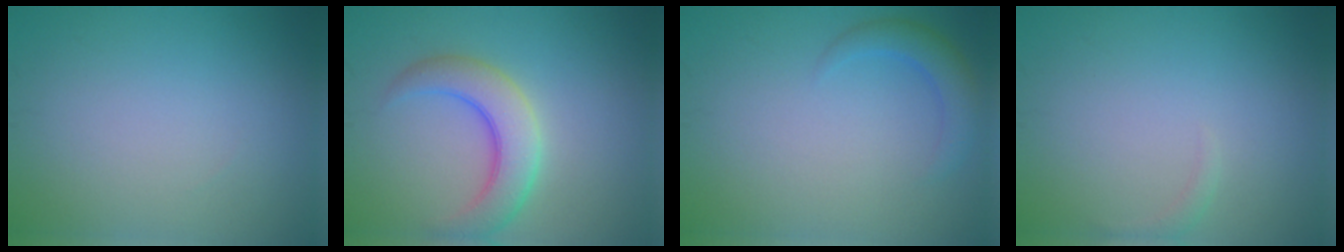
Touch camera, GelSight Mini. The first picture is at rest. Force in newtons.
{"total": 5.2, "press": 5.2, "slide": 0.3}
{"total": 2.4, "press": 2.4, "slide": 0.2}
{"total": 0.8, "press": 0.7, "slide": 0.1}